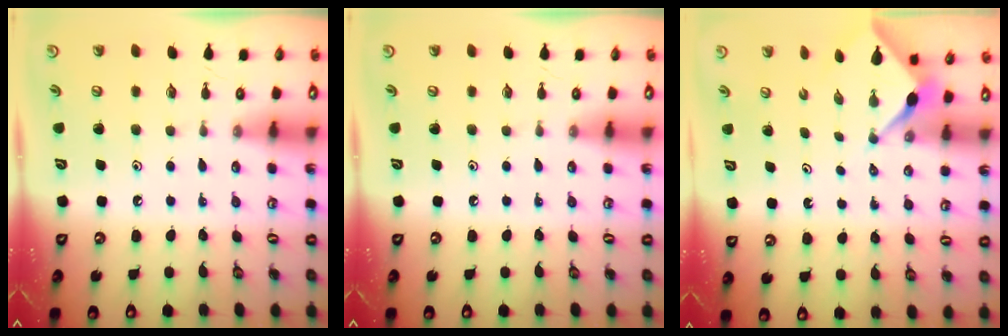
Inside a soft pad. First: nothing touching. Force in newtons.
{"total": 0.0}
{"total": 2.3, "press": 2.3, "slide": 0.3}